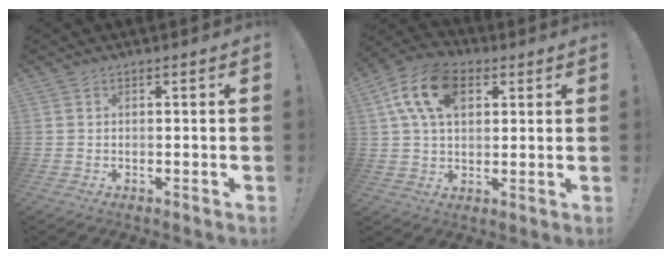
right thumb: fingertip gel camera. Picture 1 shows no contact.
{"total": 14.9, "force": [5.7, 9.3, 10.2], "torque": [-0.180, -0.003, 0.105]}